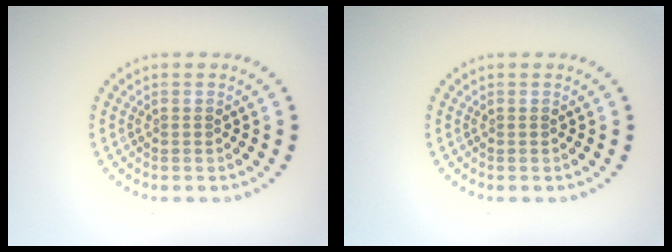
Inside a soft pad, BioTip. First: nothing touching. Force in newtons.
{"total": 0.0}